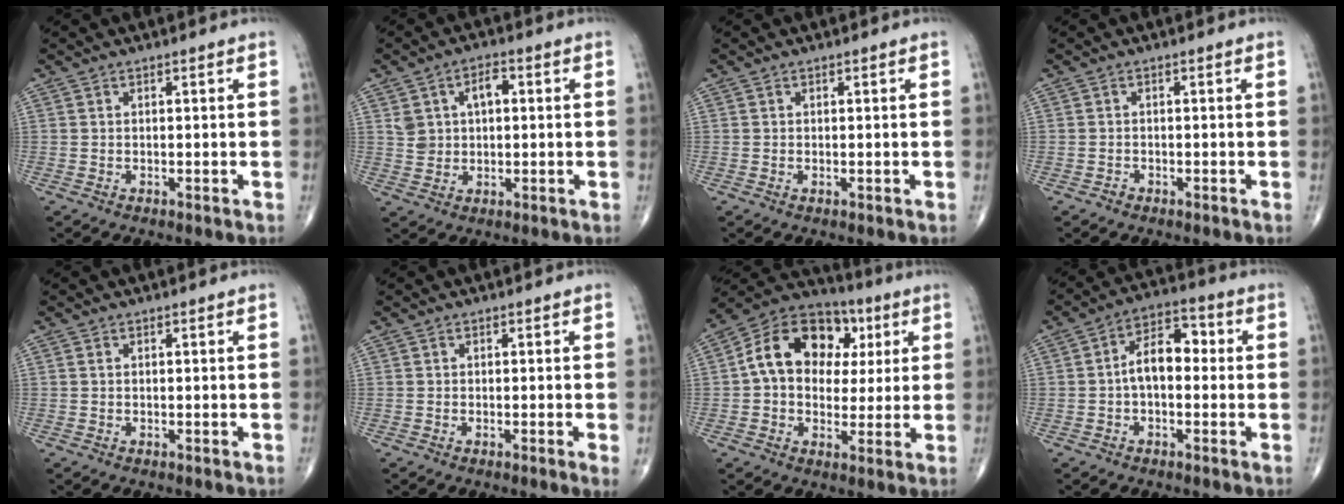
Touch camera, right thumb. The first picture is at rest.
{"total": 6.6, "force": [1.6, 4.5, 4.5], "torque": [-0.059, 0.007, 0.030]}
{"total": 0.0}
{"total": 0.6, "force": [-0.5, 0.3, 0.1], "torque": [0.002, 0.001, -0.013]}
{"total": 0.0}
{"total": 1.6, "force": [-0.3, -0.2, 1.5], "torque": [-0.027, -0.005, -0.008]}
{"total": 16.9, "force": [3.3, 12.5, 11.0], "torque": [-0.146, 0.024, 0.045]}
{"total": 8.4, "force": [-0.2, 5.0, 6.8], "torque": [-0.092, 0.033, -0.015]}